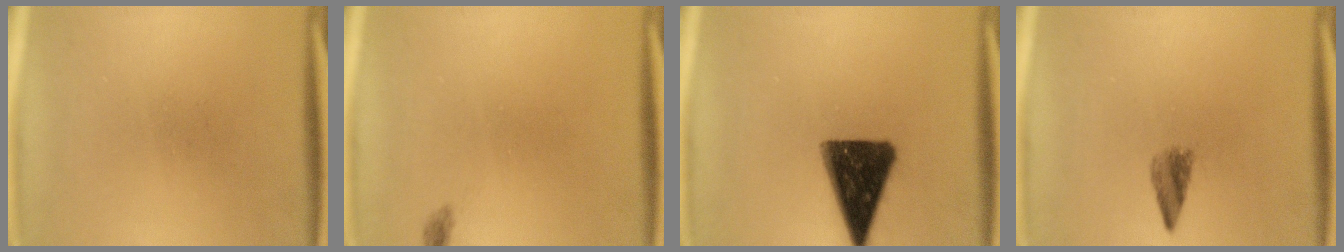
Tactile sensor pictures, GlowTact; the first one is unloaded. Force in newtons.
{"total": 0.7}
{"total": 14.2}
{"total": 2.6}